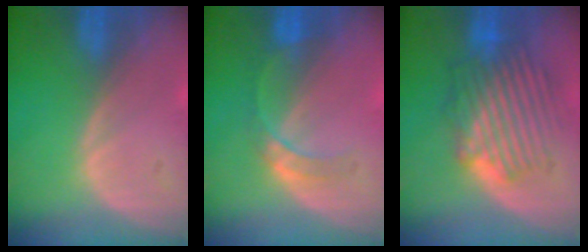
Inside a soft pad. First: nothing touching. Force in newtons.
{"total": 3.3, "press": 3.3, "slide": 0.3}
{"total": 8.8, "press": 8.4, "slide": 2.7}